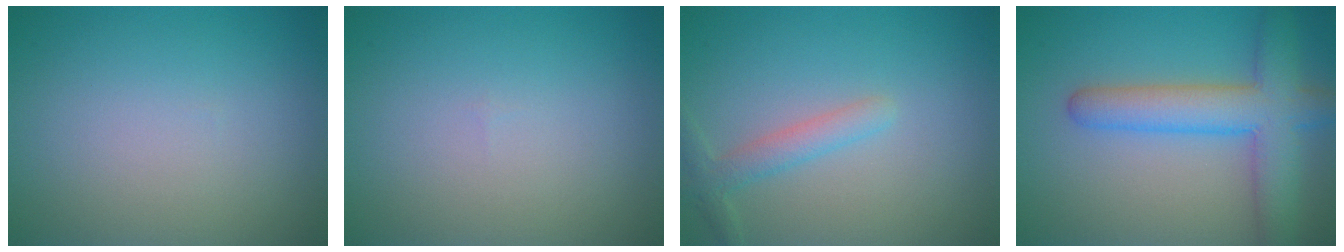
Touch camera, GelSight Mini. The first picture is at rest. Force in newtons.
{"total": 0.0}
{"total": 2.1, "press": 2.1, "slide": 0.1}
{"total": 6.3, "press": 6.3, "slide": 0.4}